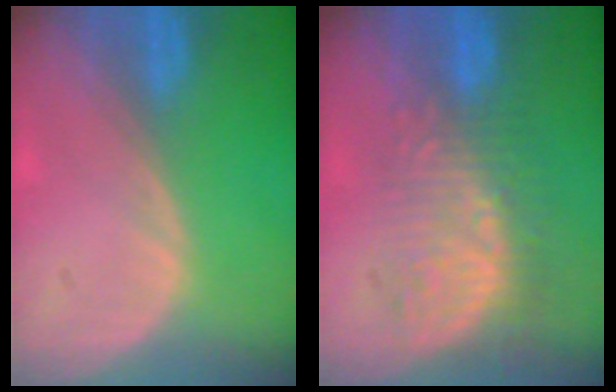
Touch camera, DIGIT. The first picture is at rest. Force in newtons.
{"total": 9.9, "press": 8.7, "slide": 4.8}